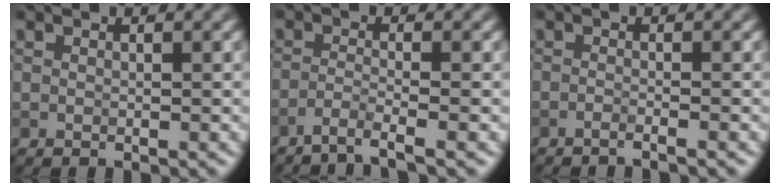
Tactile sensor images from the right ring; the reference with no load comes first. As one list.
[{"total": 2.1, "force": [-1.6, 0.1, 1.4], "torque": [-0.022, 0.002, -0.047]}, {"total": 1.2, "force": [-1.0, 0.1, 0.7], "torque": [-0.010, -0.002, -0.025]}]